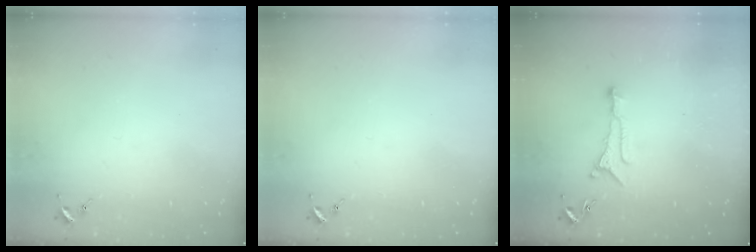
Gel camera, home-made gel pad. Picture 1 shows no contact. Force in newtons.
{"total": 0.0}
{"total": 6.2, "press": 6.2, "slide": 0.5}